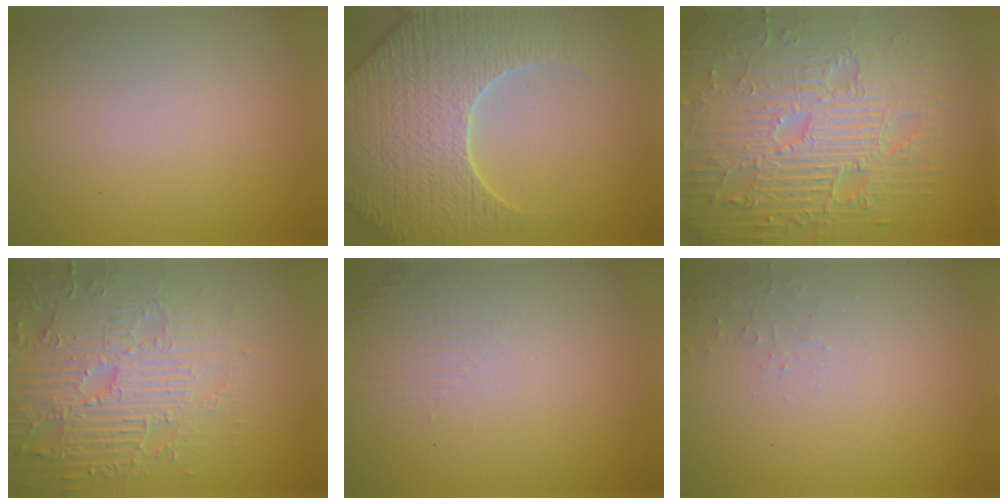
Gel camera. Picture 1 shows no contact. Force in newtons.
{"total": 7.5, "press": 7.2, "slide": 2.1}
{"total": 11.7, "press": 7.6, "slide": 8.8}
{"total": 6.1, "press": 5.2, "slide": 3.1}
{"total": 1.3, "press": 0.1, "slide": 1.3}
{"total": 0.8, "press": 0.7, "slide": 0.1}